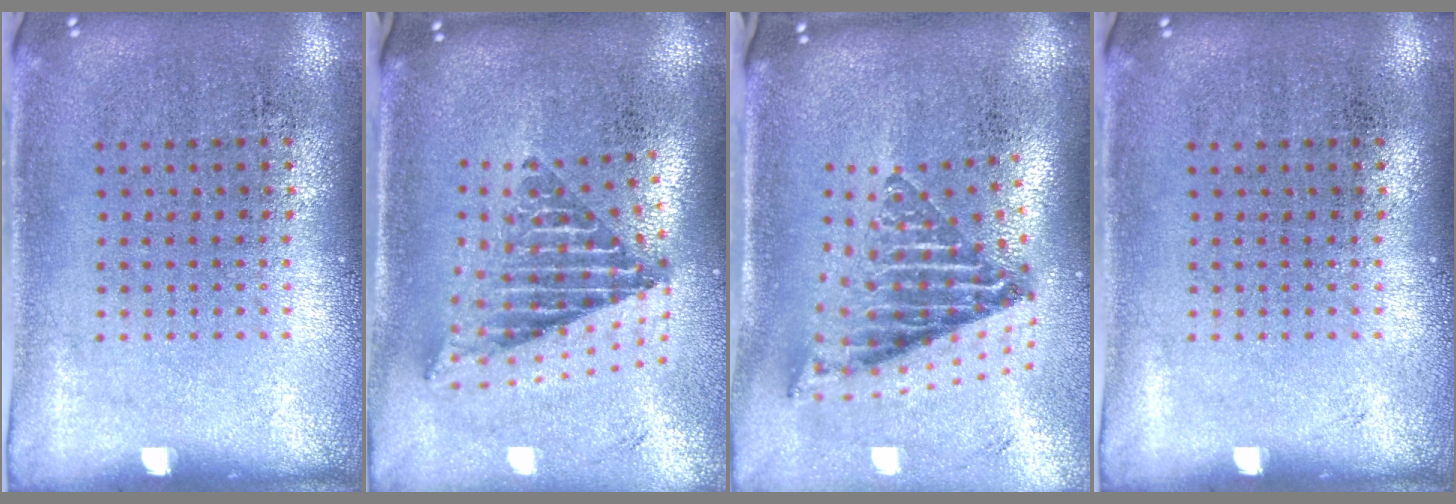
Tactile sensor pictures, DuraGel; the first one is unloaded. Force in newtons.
{"total": 2.5, "press": 1.7, "slide": 1.9}
{"total": 2.2, "press": 1.5, "slide": 1.6}
{"total": 0.0}